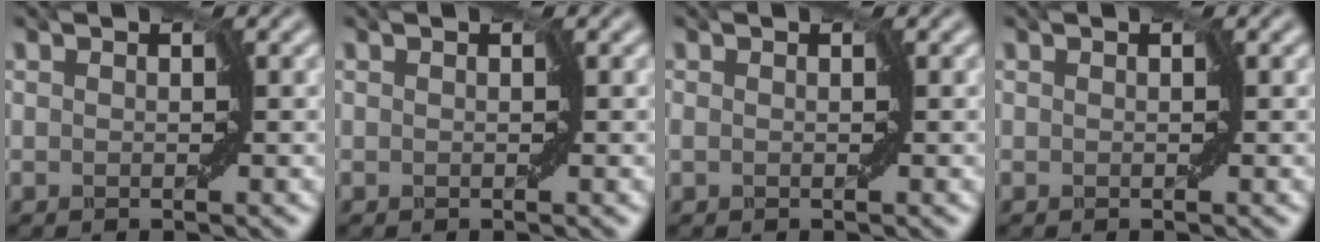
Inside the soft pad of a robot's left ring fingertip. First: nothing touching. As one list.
[{"total": 0.0}, {"total": 0.0}, {"total": 0.0}]